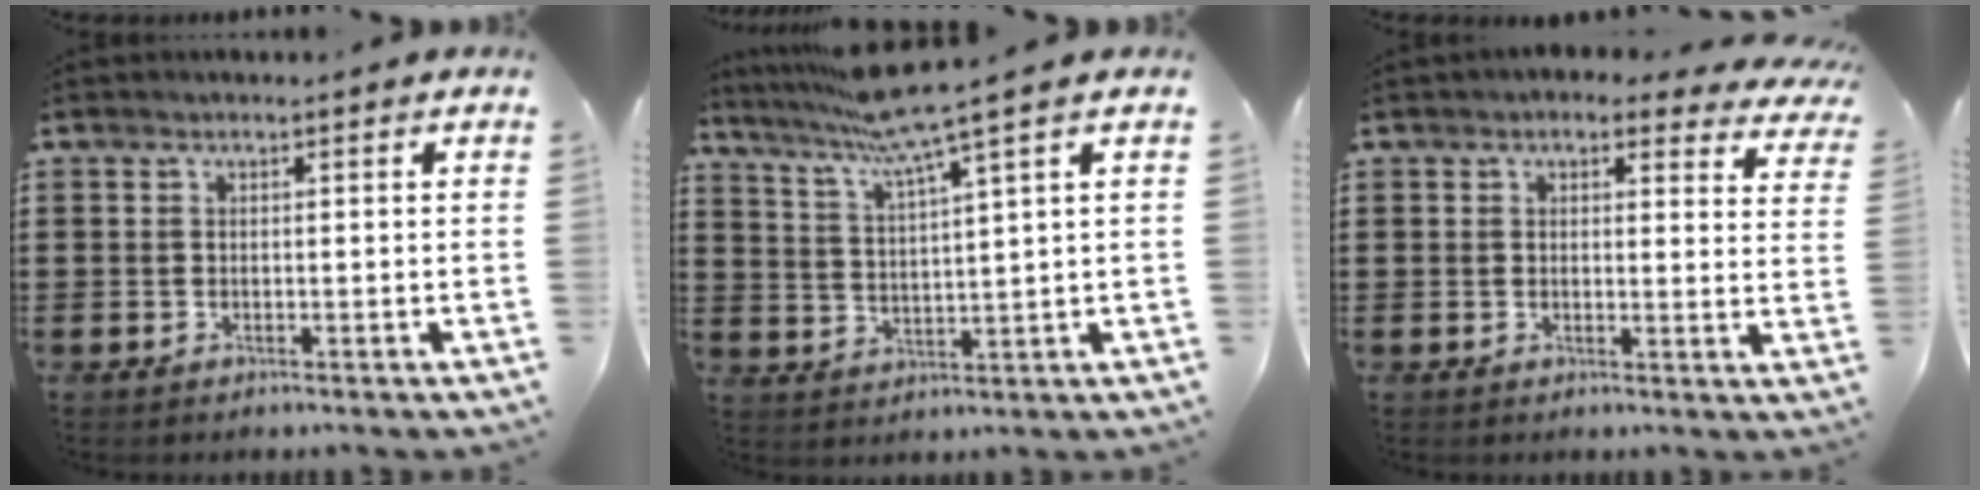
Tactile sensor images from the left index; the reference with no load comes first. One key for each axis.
{"total": 8.0, "fx": 6.2, "fy": -0.9, "fz": 4.9, "tx": -0.115, "ty": -0.024, "tz": 0.106}
{"total": 3.4, "fx": 2.9, "fy": 1.2, "fz": 1.2, "tx": -0.018, "ty": -0.010, "tz": 0.049}